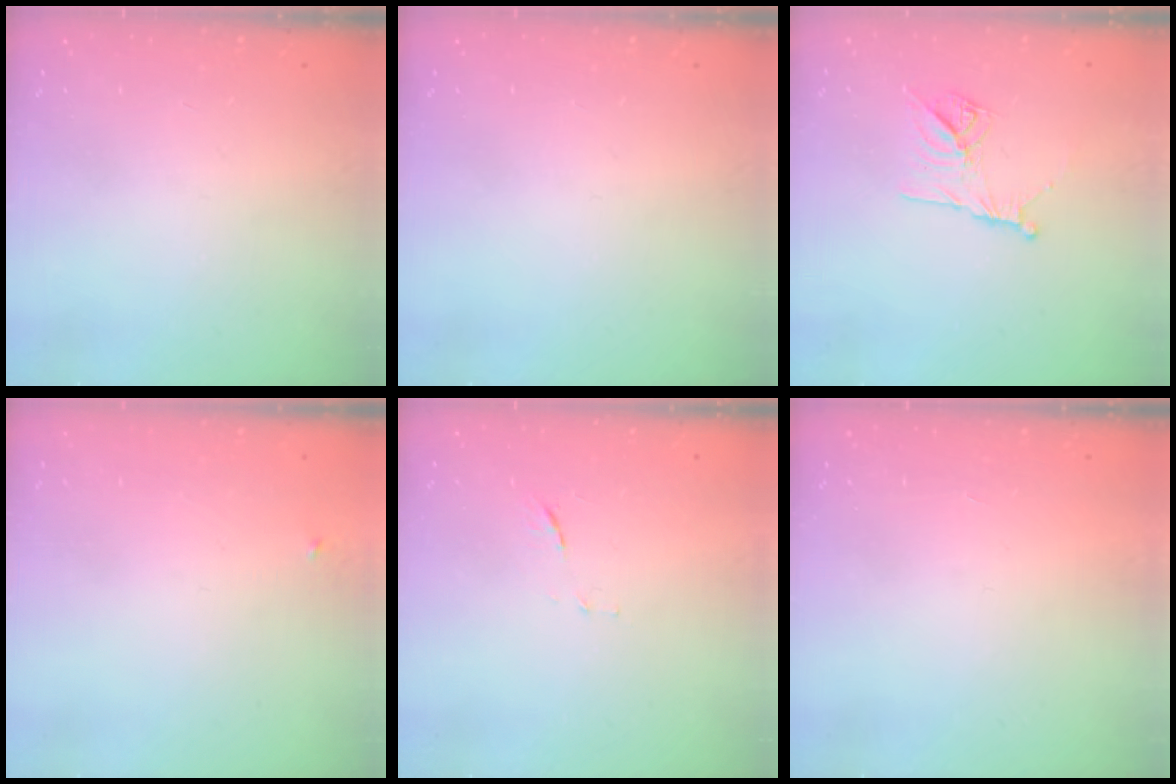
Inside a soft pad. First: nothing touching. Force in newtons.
{"total": 0.0}
{"total": 9.9, "press": 9.8, "slide": 1.2}
{"total": 2.3, "press": 2.3, "slide": 0.2}
{"total": 5.0, "press": 5.0, "slide": 0.6}
{"total": 1.7, "press": 1.7, "slide": 0.1}